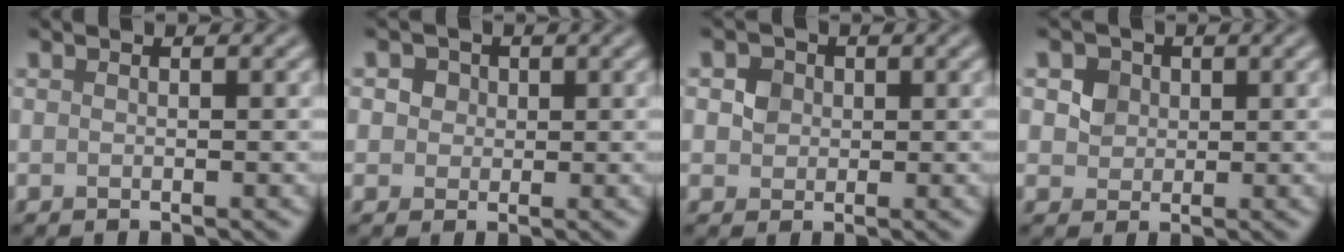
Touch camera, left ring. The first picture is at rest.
{"total": 3.2, "force": [1.3, 2.5, 1.4], "torque": [-0.021, 0.013, 0.009]}
{"total": 2.8, "force": [0.9, 2.3, 1.2], "torque": [-0.020, 0.006, 0.014]}
{"total": 4.5, "force": [2.0, 3.5, 2.1], "torque": [-0.040, 0.011, 0.029]}